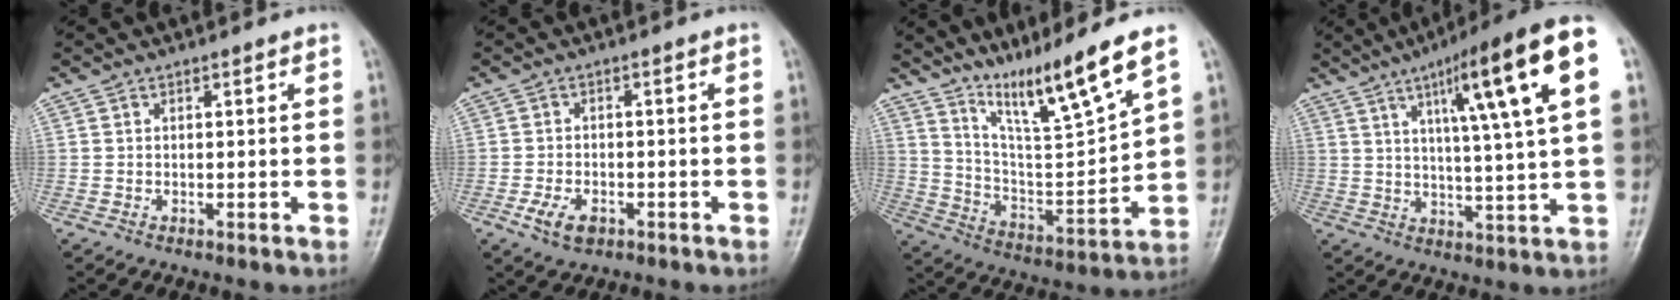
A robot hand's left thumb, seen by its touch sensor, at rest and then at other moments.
{"total": 4.8, "force": [-2.3, 2.8, 3.1], "torque": [-0.059, 0.008, -0.039]}
{"total": 14.1, "force": [10.2, -0.1, 9.7], "torque": [-0.162, -0.068, 0.194]}
{"total": 18.5, "force": [7.0, 1.9, 17.0], "torque": [-0.247, -0.003, 0.099]}